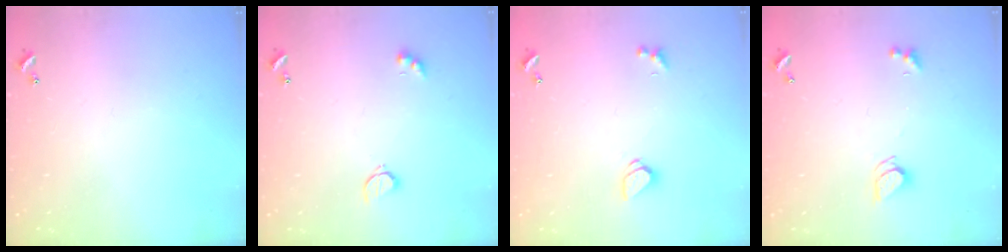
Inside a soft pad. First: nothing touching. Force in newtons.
{"total": 2.6, "press": 2.5, "slide": 0.5}
{"total": 1.3, "press": 1.2, "slide": 0.4}
{"total": 2.3, "press": 2.3, "slide": 0.2}